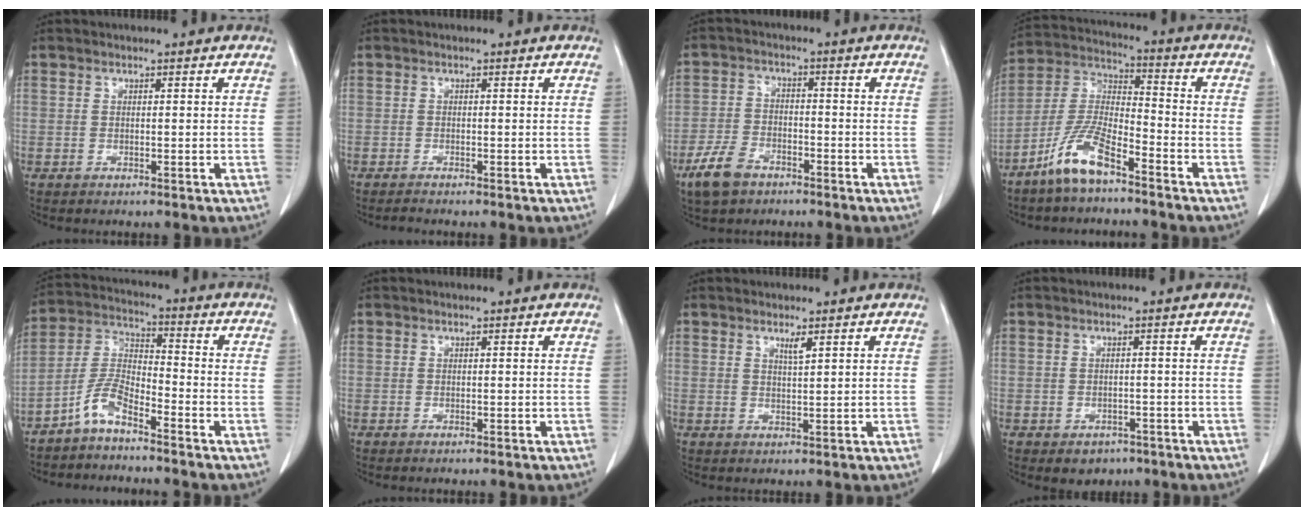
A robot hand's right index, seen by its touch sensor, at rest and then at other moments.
{"total": 0.8, "force": [-0.7, -0.1, 0.1], "torque": [-0.007, -0.004, -0.013]}
{"total": 6.5, "force": [-4.3, 3.5, 3.4], "torque": [-0.076, 0.000, -0.079]}
{"total": 9.9, "force": [-6.8, 2.3, 6.8], "torque": [-0.150, -0.006, -0.137]}
{"total": 6.2, "force": [-4.5, 1.5, 3.9], "torque": [-0.093, 0.003, -0.097]}
{"total": 0.0}
{"total": 1.6, "force": [1.1, -0.1, 1.2], "torque": [-0.023, -0.006, 0.020]}
{"total": 3.2, "force": [-2.0, 2.3, 0.9], "torque": [-0.007, 0.006, -0.017]}